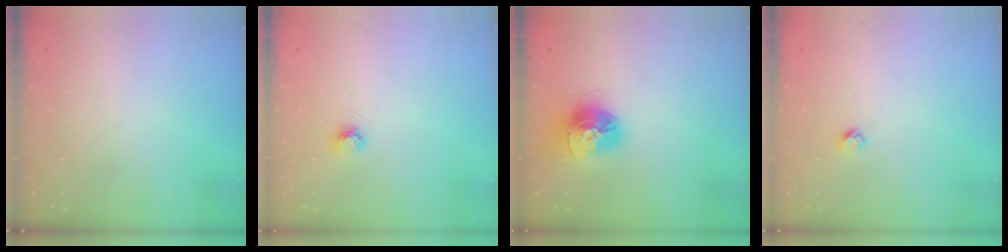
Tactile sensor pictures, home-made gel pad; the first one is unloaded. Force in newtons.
{"total": 3.9, "press": 3.9, "slide": 0.5}
{"total": 15.3, "press": 15.2, "slide": 1.4}
{"total": 2.7, "press": 2.6, "slide": 0.3}